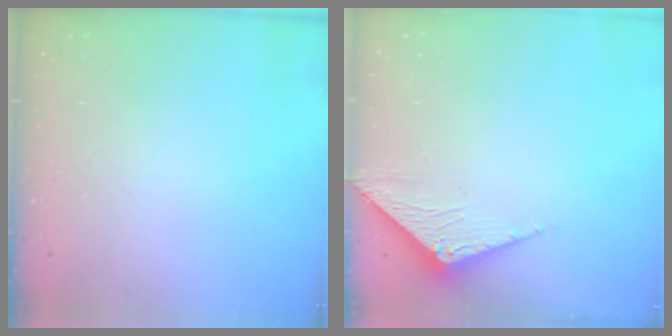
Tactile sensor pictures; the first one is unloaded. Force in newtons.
{"total": 3.3, "press": 3.2, "slide": 0.3}